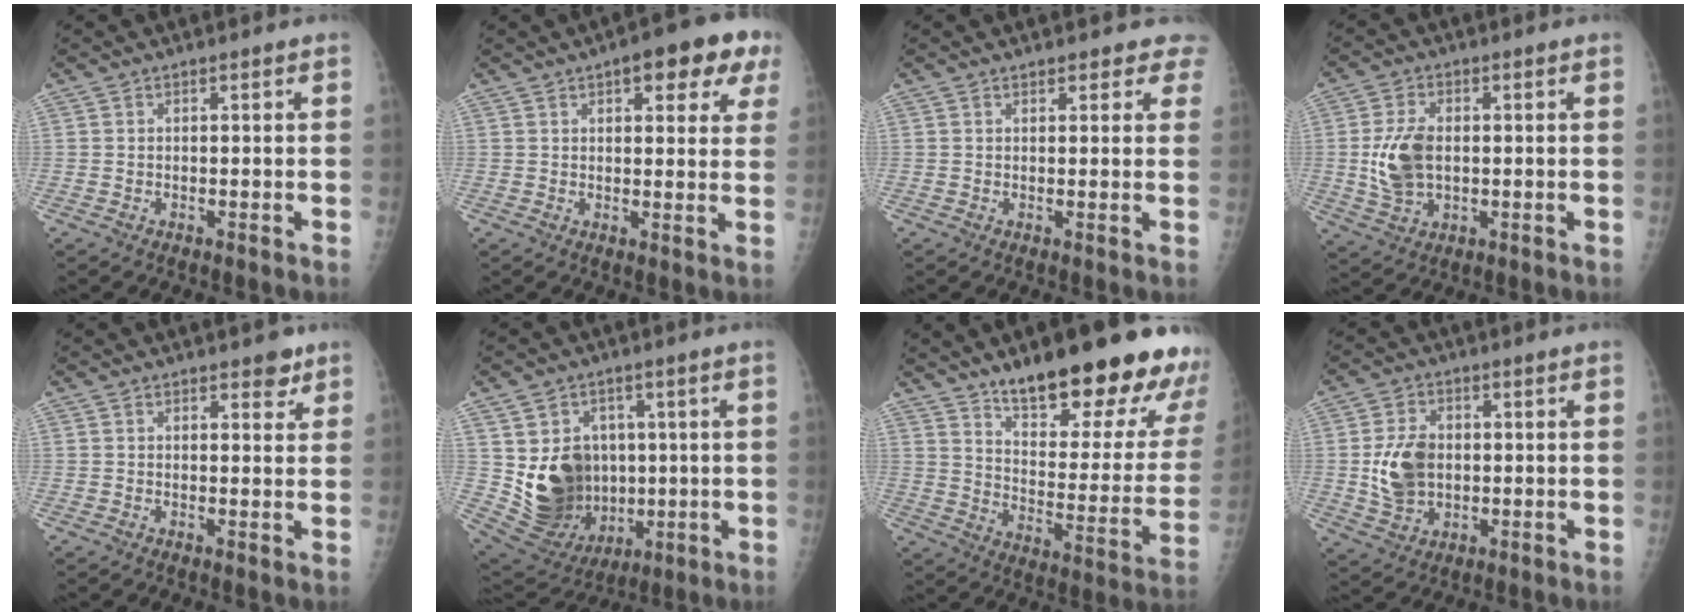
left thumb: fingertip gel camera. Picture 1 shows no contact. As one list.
[{"total": 10.7, "force": [5.4, 4.2, 8.2], "torque": [-0.062, -0.006, 0.059]}, {"total": 3.9, "force": [3.4, 1.8, 0.6], "torque": [0.034, -0.012, 0.021]}, {"total": 8.7, "force": [0.0, 5.6, 6.7], "torque": [-0.129, -0.001, 0.006]}, {"total": 2.7, "force": [1.9, 1.5, 1.3], "torque": [0.002, -0.009, 0.022]}, {"total": 16.2, "force": [0.8, 13.4, 9.1], "torque": [-0.117, -0.009, 0.048]}, {"total": 26.8, "force": [19.3, 7.8, 16.8], "torque": [-0.186, -0.107, 0.273]}, {"total": 9.1, "force": [0.1, 6.6, 6.2], "torque": [-0.100, 0.000, 0.008]}]